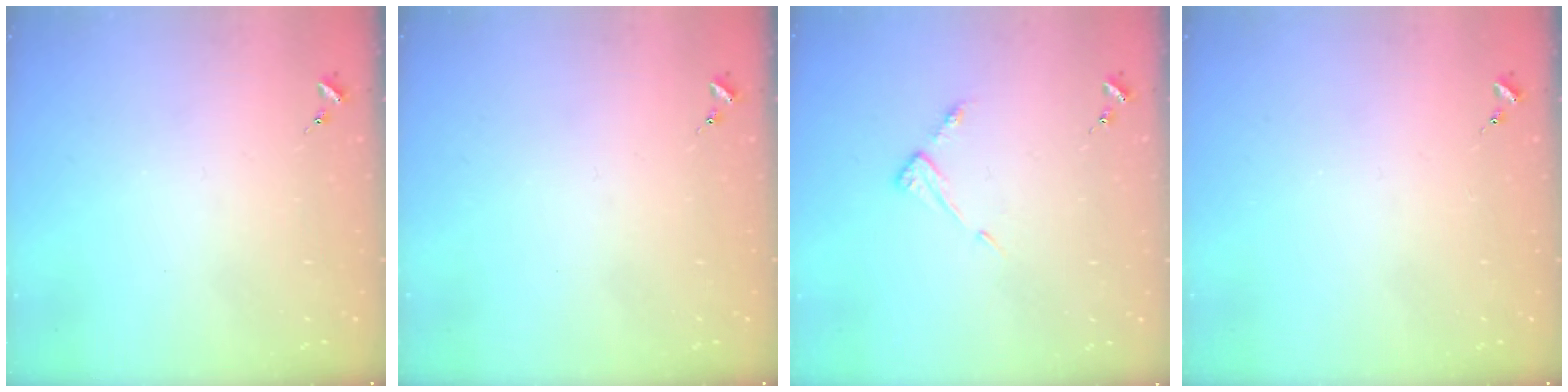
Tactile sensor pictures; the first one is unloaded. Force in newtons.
{"total": 0.0}
{"total": 5.3, "press": 5.3, "slide": 0.4}
{"total": 0.0}